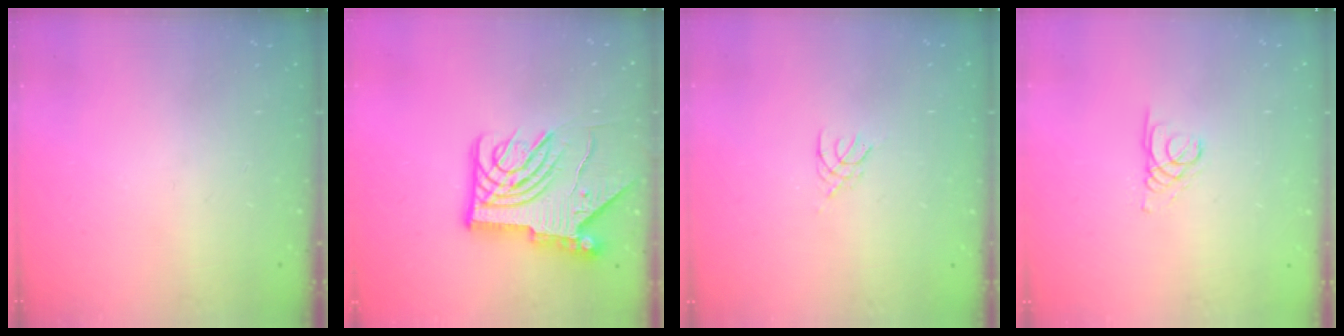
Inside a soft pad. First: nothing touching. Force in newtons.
{"total": 12.2, "press": 12.1, "slide": 1.4}
{"total": 2.0, "press": 1.9, "slide": 0.4}
{"total": 1.4, "press": 1.3, "slide": 0.1}